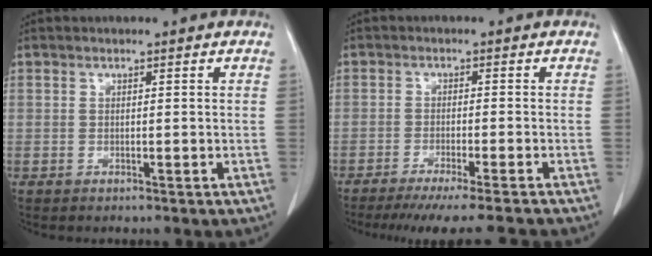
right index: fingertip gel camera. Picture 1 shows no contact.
{"total": 11.8, "force": [-10.6, -0.6, 5.1], "torque": [-0.052, -0.031, -0.149]}